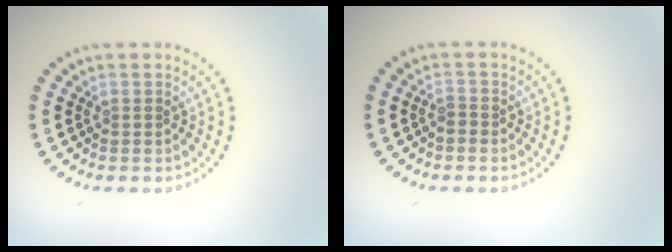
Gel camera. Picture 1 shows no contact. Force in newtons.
{"total": 0.7, "press": 0.4, "slide": 0.5}